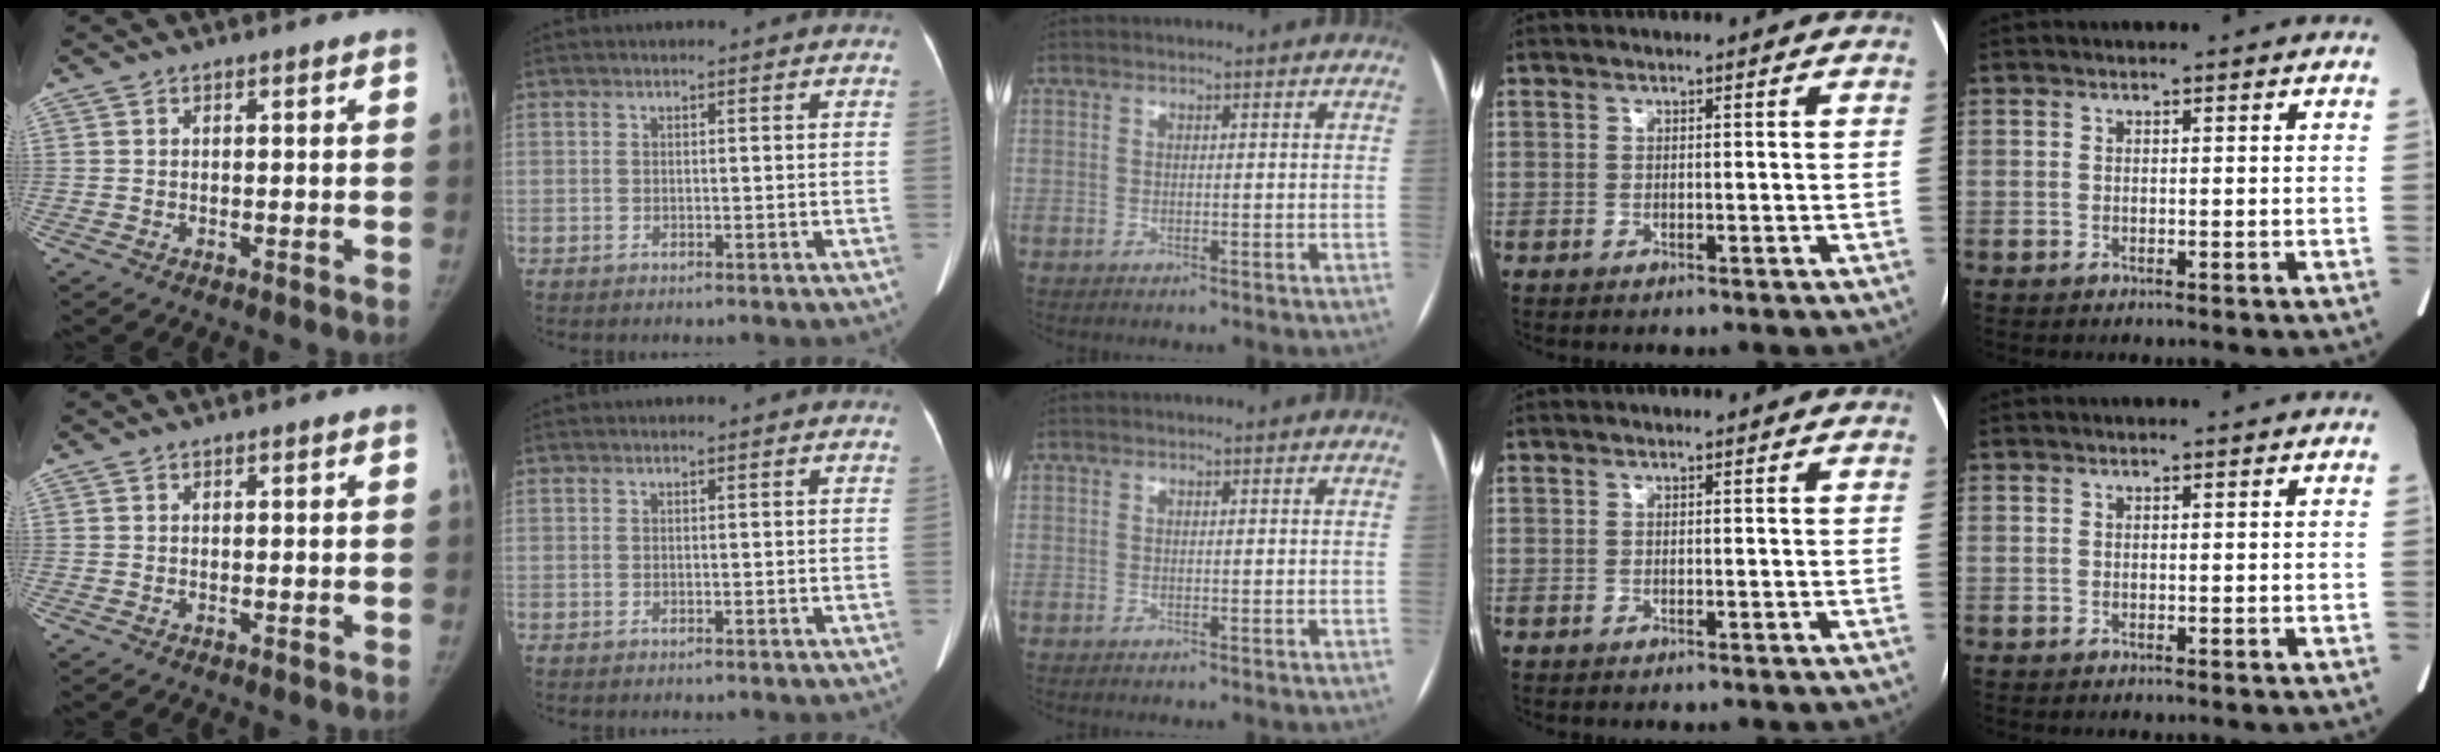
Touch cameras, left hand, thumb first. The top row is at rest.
{}